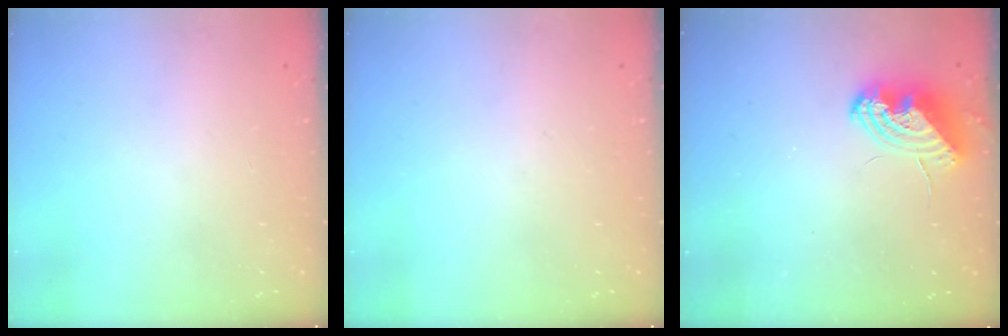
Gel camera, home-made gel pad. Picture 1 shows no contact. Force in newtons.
{"total": 0.0}
{"total": 8.5, "press": 8.3, "slide": 1.5}